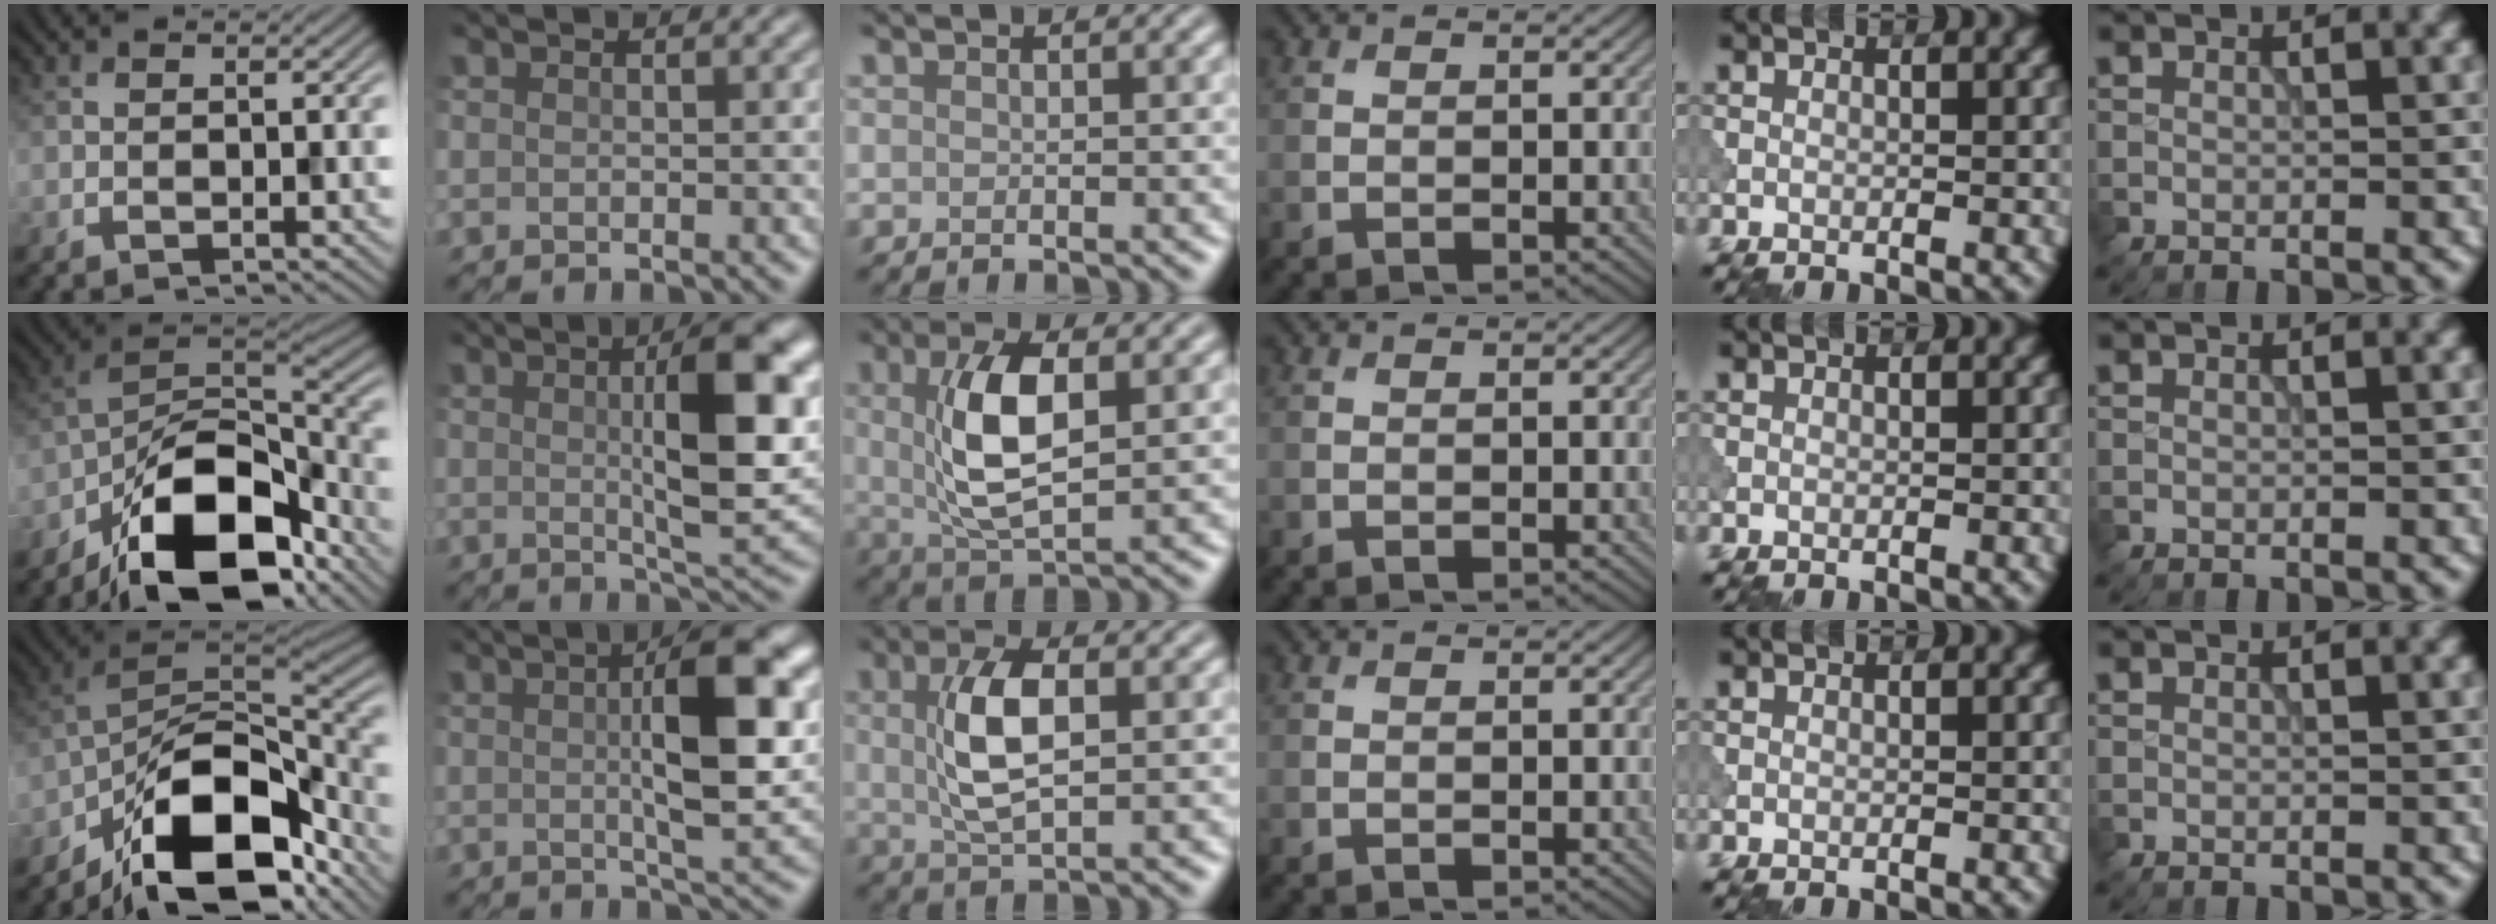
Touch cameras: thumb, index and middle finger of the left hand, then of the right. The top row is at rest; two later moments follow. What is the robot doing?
{"motion": "shake", "object": "bell"}